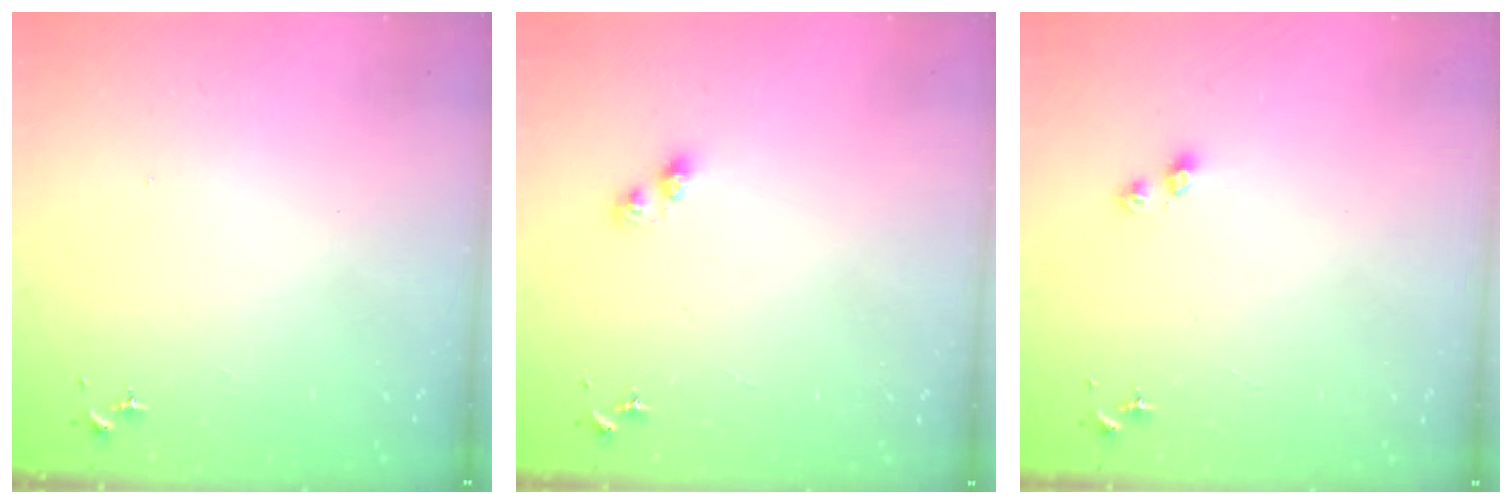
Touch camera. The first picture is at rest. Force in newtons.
{"total": 2.8, "press": 2.8, "slide": 0.5}
{"total": 4.3, "press": 4.3, "slide": 0.5}